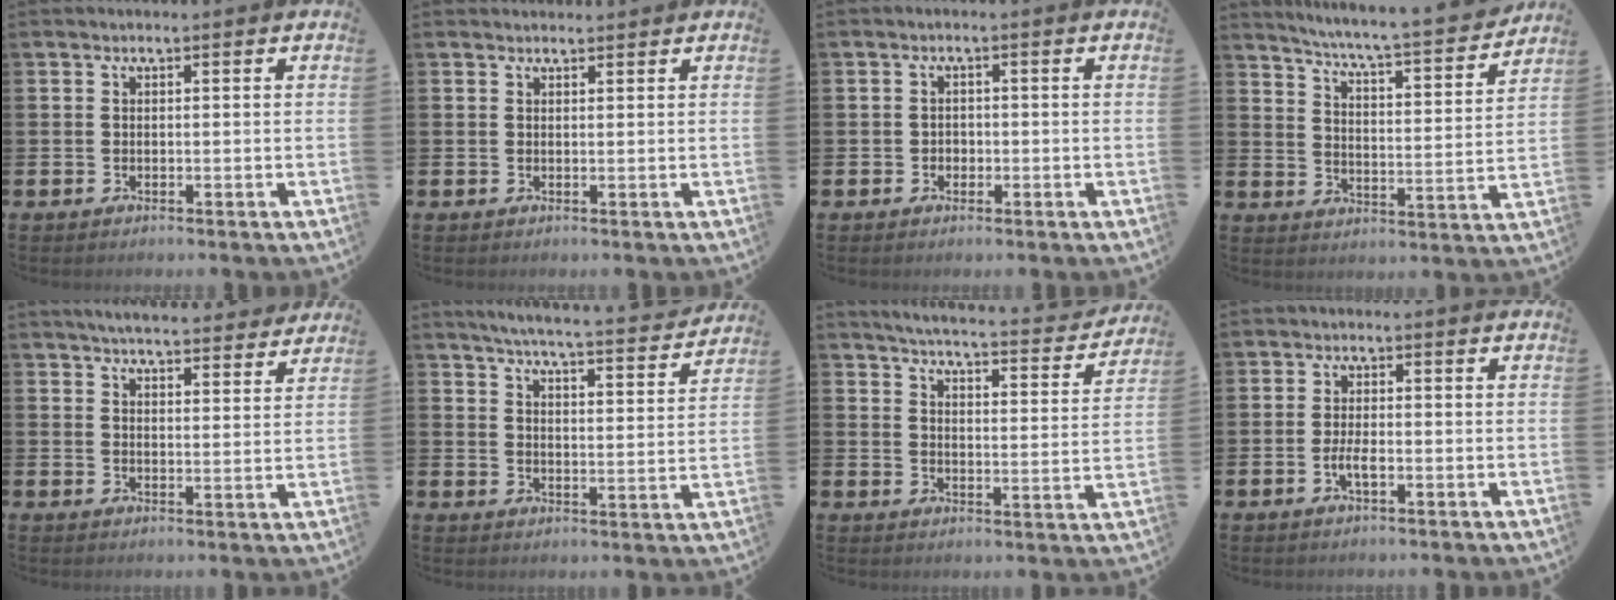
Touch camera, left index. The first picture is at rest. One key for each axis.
{"total": 1.0, "fx": 0.9, "fy": 0.3, "fz": -0.1, "tx": 0.008, "ty": -0.002, "tz": 0.016}
{"total": 1.3, "fx": -0.4, "fy": 1.2, "fz": 0.3, "tx": -0.005, "ty": 0.004, "tz": -0.011}
{"total": 6.1, "fx": 5.7, "fy": -0.2, "fz": 2.0, "tx": -0.060, "ty": -0.053, "tz": 0.090}
{"total": 5.0, "fx": 4.9, "fy": 0.4, "fz": 0.7, "tx": -0.019, "ty": -0.032, "tz": 0.086}
{"total": 5.7, "fx": 5.4, "fy": -0.2, "fz": 1.7, "tx": -0.050, "ty": -0.042, "tz": 0.090}
{"total": 4.6, "fx": 4.4, "fy": 0.3, "fz": 1.3, "tx": -0.043, "ty": -0.037, "tz": 0.070}
{"total": 2.4, "fx": -0.8, "fy": 0.8, "fz": 2.1, "tx": -0.034, "ty": 0.000, "tz": -0.015}